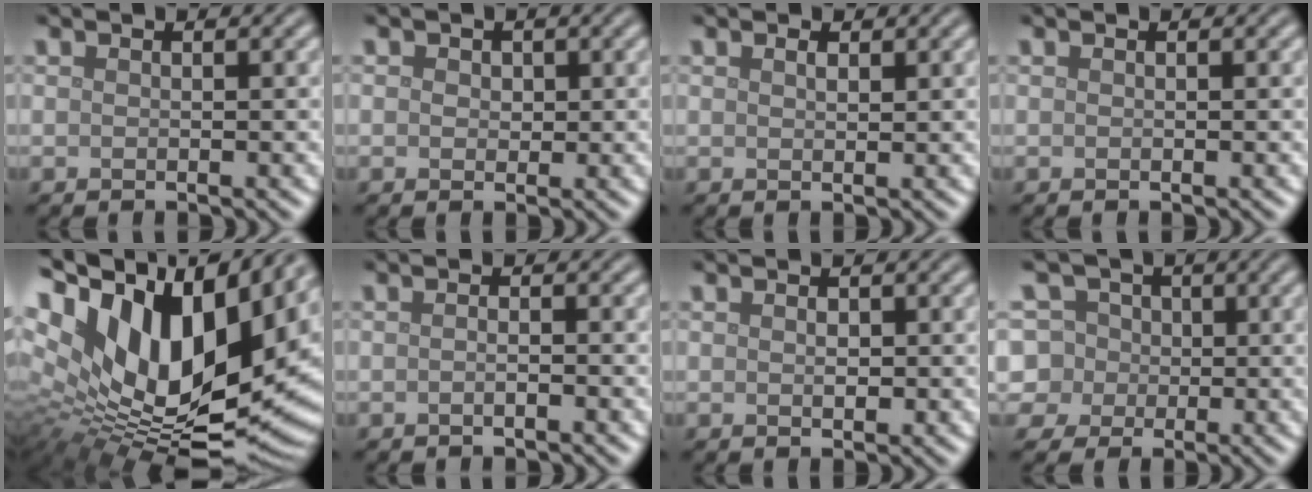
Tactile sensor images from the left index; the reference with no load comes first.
{"total": 1.2, "force": [0.3, 1.0, 0.5], "torque": [-0.005, 0.002, 0.000]}
{"total": 0.8, "force": [0.5, 0.4, 0.5], "torque": [-0.012, -0.001, 0.010]}
{"total": 0.0}
{"total": 19.7, "force": [5.8, 10.2, 15.9], "torque": [-0.293, 0.013, 0.122]}
{"total": 0.9, "force": [-0.4, 0.2, 0.8], "torque": [-0.014, -0.001, -0.008]}
{"total": 1.0, "force": [0.1, 0.6, 0.8], "torque": [-0.013, -0.001, 0.003]}
{"total": 9.2, "force": [2.8, 8.0, 3.5], "torque": [-0.075, 0.041, 0.023]}